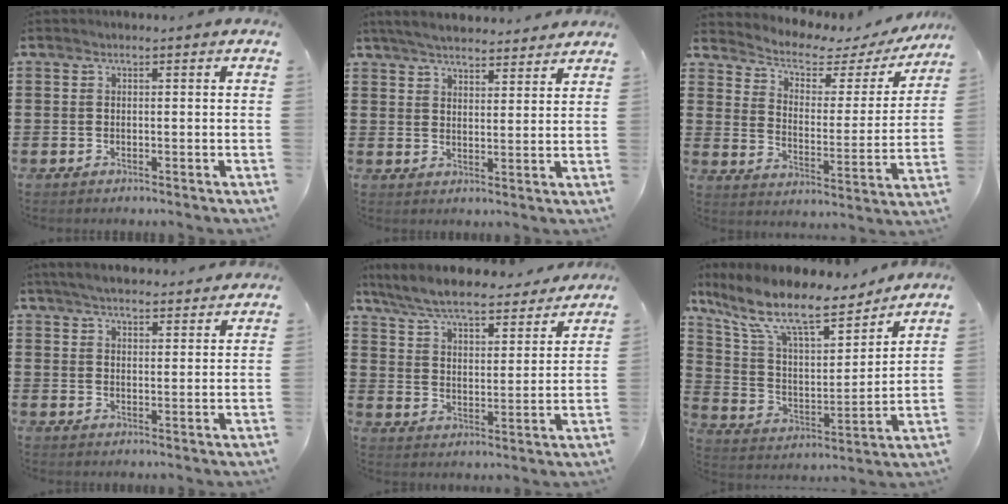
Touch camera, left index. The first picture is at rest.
{"total": 4.8, "force": [4.6, 0.8, 1.3], "torque": [-0.039, -0.012, 0.085]}
{"total": 4.1, "force": [3.2, 1.9, 1.8], "torque": [-0.056, -0.021, 0.046]}
{"total": 4.6, "force": [4.4, 0.5, 1.1], "torque": [-0.035, -0.012, 0.082]}
{"total": 7.7, "force": [7.2, 0.7, 2.8], "torque": [-0.084, -0.042, 0.127]}
{"total": 12.3, "force": [9.8, 2.7, 7.0], "torque": [-0.174, -0.054, 0.169]}